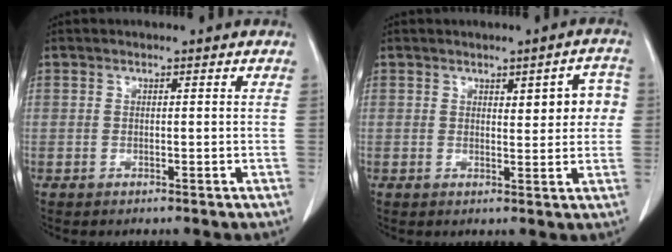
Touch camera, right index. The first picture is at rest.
{"total": 5.3, "force": [1.2, 1.8, 4.9], "torque": [-0.053, 0.013, 0.017]}